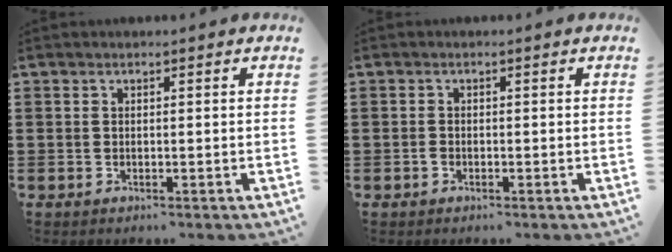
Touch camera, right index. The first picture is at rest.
{"total": 0.8, "force": [-0.5, 0.5, 0.4], "torque": [-0.008, -0.001, -0.010]}